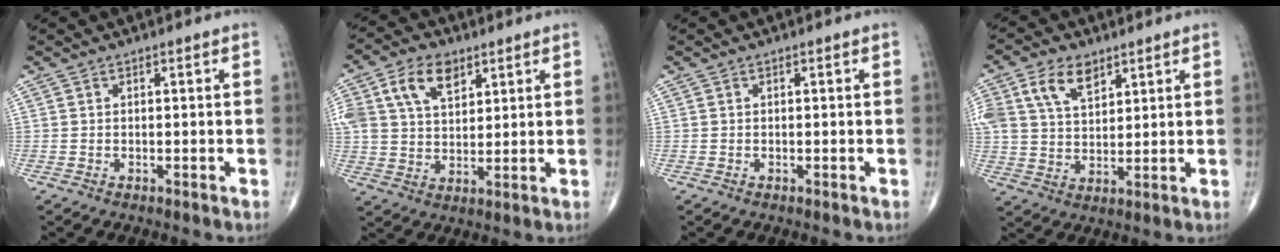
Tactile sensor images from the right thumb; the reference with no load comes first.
{"total": 12.2, "force": [5.5, 7.9, 7.5], "torque": [-0.138, -0.008, 0.106]}
{"total": 0.0}
{"total": 10.8, "force": [5.5, 6.6, 6.5], "torque": [-0.118, -0.011, 0.109]}